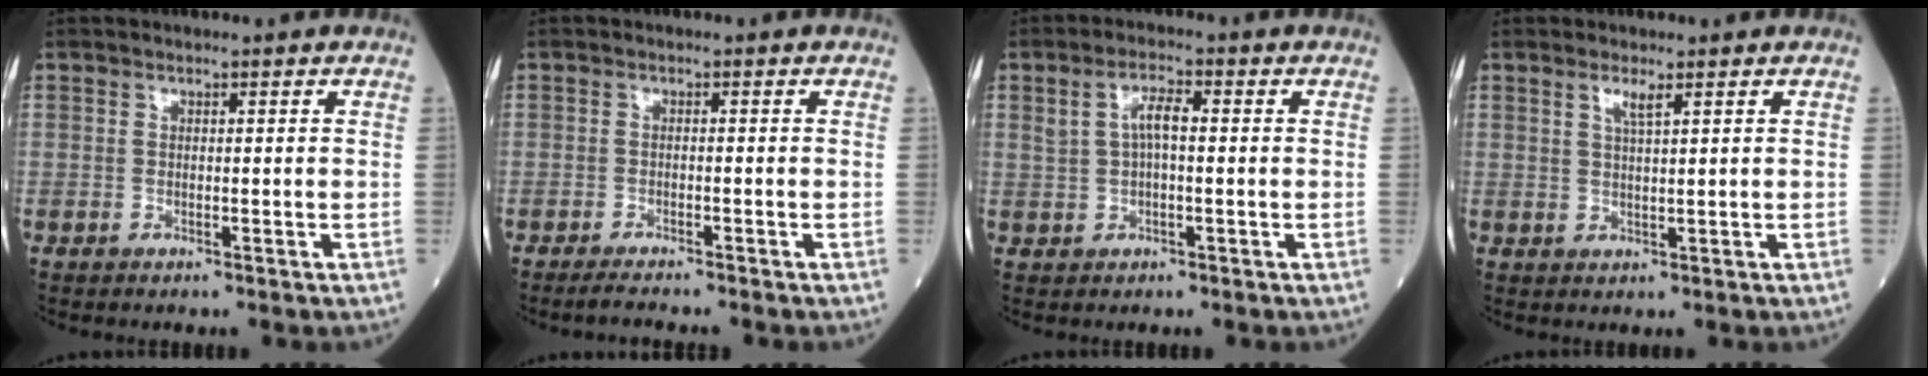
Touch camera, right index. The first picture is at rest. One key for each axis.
{"total": 3.1, "fx": -2.8, "fy": -0.1, "fz": 1.5, "tx": -0.027, "ty": -0.006, "tz": -0.043}
{"total": 4.3, "fx": 0.9, "fy": 1.4, "fz": 3.9, "tx": -0.079, "ty": 0.018, "tz": 0.019}
{"total": 2.0, "fx": 1.2, "fy": -0.1, "fz": 1.6, "tx": -0.036, "ty": 0.000, "tz": 0.024}